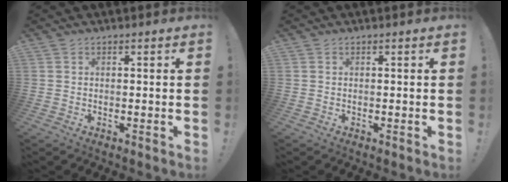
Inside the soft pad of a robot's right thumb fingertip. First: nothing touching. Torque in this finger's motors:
{"motor_torque": [-0.11, 0.11, -0.01, 0.06, 0.00]}